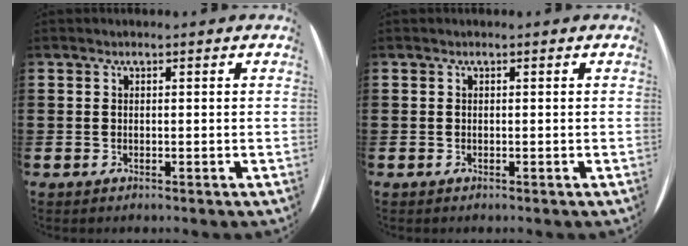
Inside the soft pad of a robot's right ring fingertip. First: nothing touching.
{"total": 0.0}